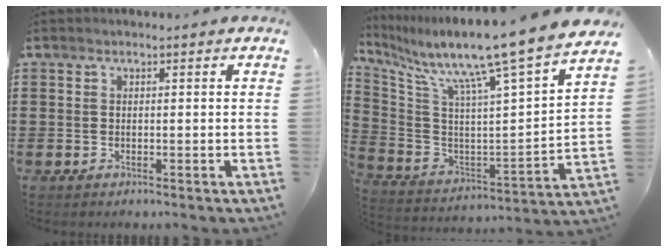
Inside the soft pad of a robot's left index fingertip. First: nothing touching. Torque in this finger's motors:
{"motor_torque": [1.08, -1.06, 0.63, 0.15]}